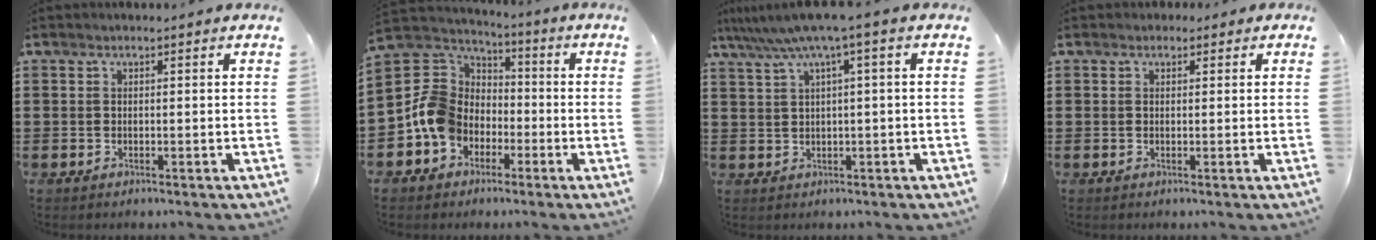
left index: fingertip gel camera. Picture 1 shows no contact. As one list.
[{"total": 10.6, "force": [-3.2, 9.0, 4.4], "torque": [-0.139, 0.015, -0.065]}, {"total": 5.0, "force": [1.8, -0.7, 4.6], "torque": [-0.091, -0.015, 0.028]}, {"total": 1.1, "force": [0.6, 0.9, 0.3], "torque": [-0.001, 0.004, 0.008]}]